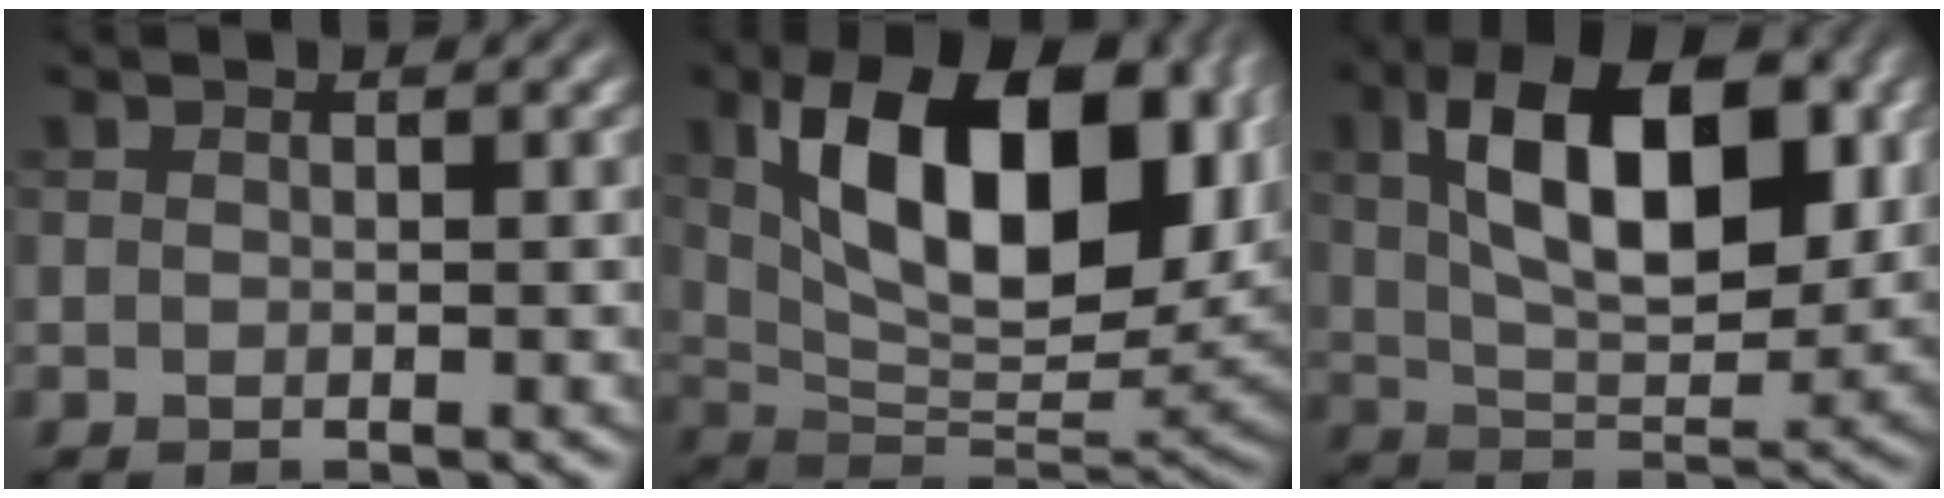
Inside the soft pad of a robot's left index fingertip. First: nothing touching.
{"total": 14.3, "force": [4.1, 7.2, 11.7], "torque": [-0.174, 0.000, 0.071]}
{"total": 11.6, "force": [3.2, 5.8, 9.6], "torque": [-0.147, 0.007, 0.052]}